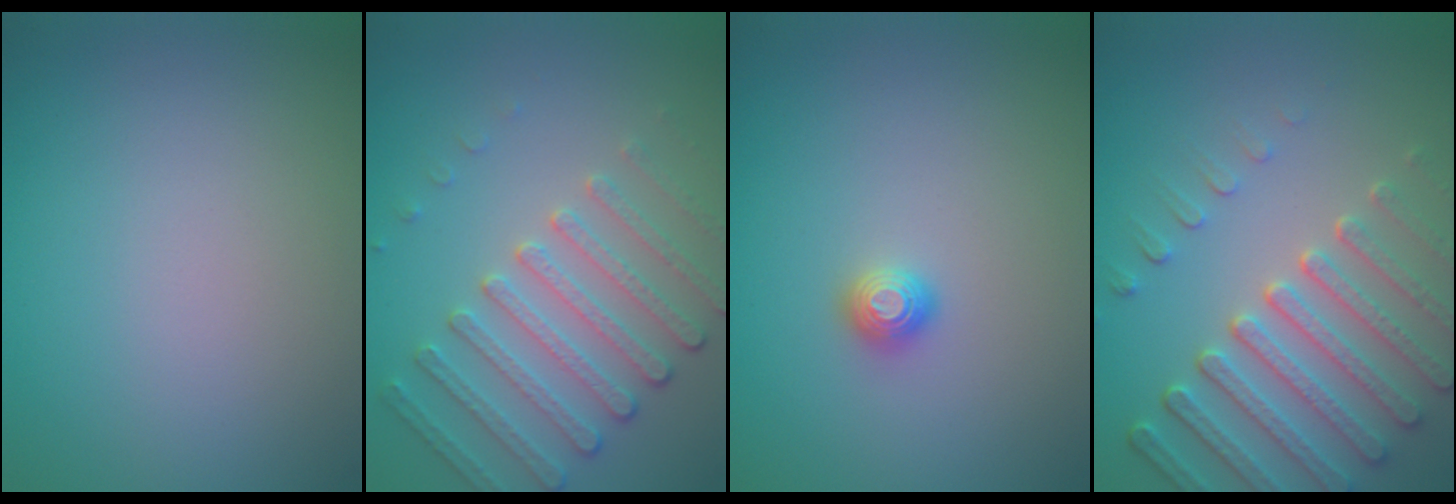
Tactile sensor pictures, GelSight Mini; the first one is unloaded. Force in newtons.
{"total": 4.2, "press": 3.8, "slide": 1.8}
{"total": 1.1, "press": 1.1, "slide": 0.1}
{"total": 6.2, "press": 5.1, "slide": 3.5}